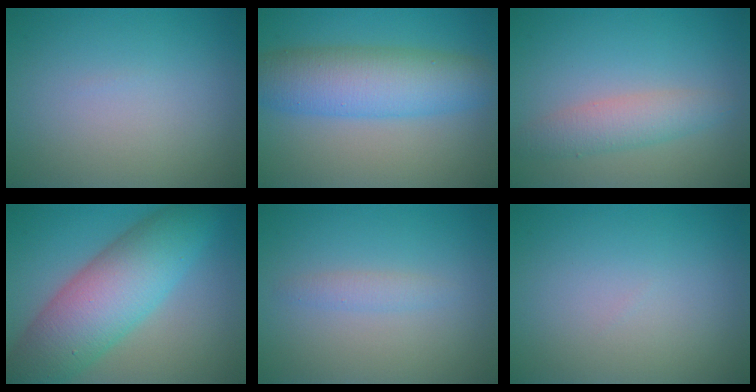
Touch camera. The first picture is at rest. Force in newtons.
{"total": 7.2, "press": 7.2, "slide": 0.2}
{"total": 2.9, "press": 2.9, "slide": 0.1}
{"total": 9.6, "press": 9.6, "slide": 0.1}
{"total": 1.2, "press": 1.2, "slide": 0.0}
{"total": 0.0}